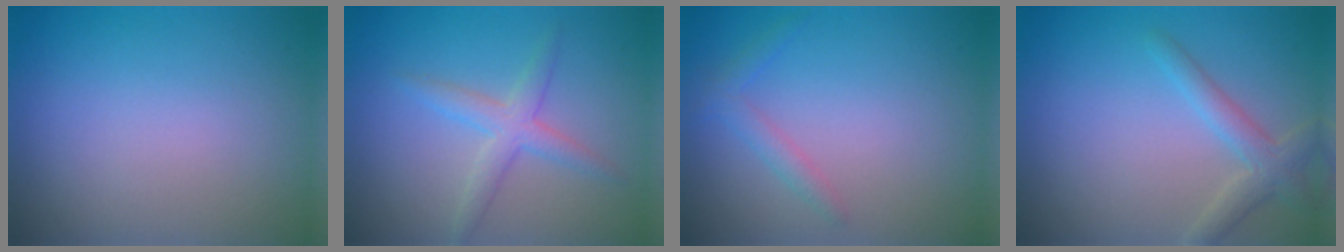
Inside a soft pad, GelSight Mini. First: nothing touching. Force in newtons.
{"total": 2.7, "press": 2.7, "slide": 0.0}
{"total": 1.5, "press": 1.5, "slide": 0.1}
{"total": 2.5, "press": 2.5, "slide": 0.1}